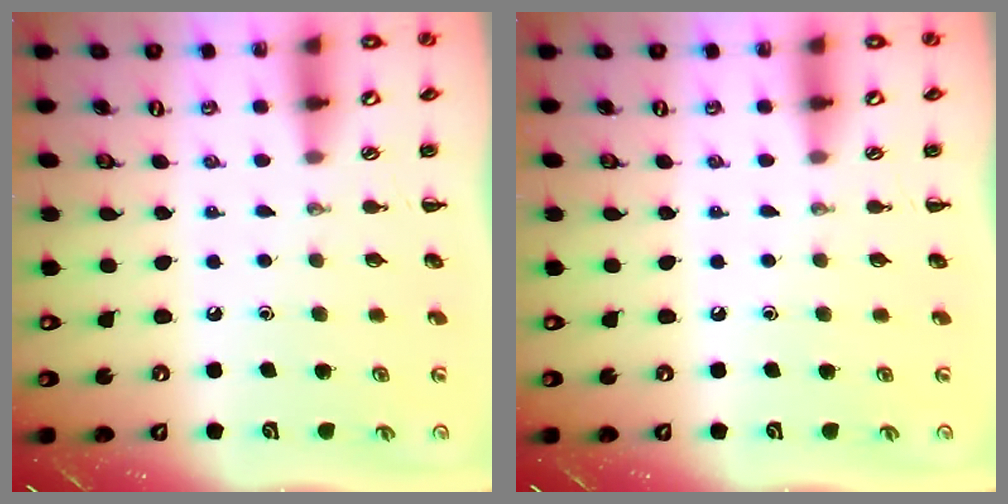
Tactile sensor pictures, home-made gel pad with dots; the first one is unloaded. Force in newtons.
{"total": 0.0}